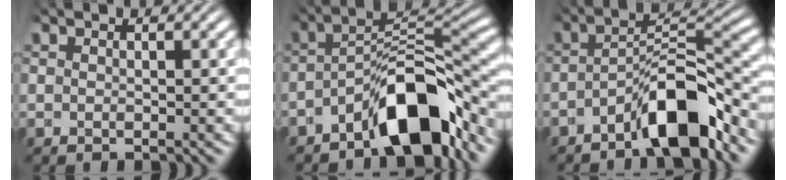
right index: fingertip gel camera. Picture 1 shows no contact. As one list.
[{"total": 8.4, "force": [-3.4, 2.8, 7.2], "torque": [-0.097, -0.003, -0.047]}, {"total": 6.9, "force": [-2.9, 2.0, 5.9], "torque": [-0.080, -0.001, -0.042]}]